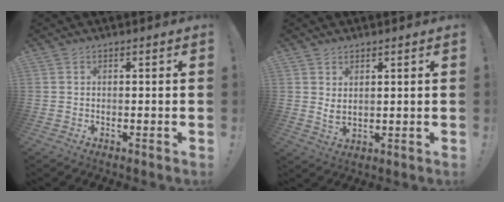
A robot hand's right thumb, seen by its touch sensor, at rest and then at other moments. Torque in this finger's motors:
{"motor_torque": [0.00, -0.38, -0.26, 0.26, 0.05]}